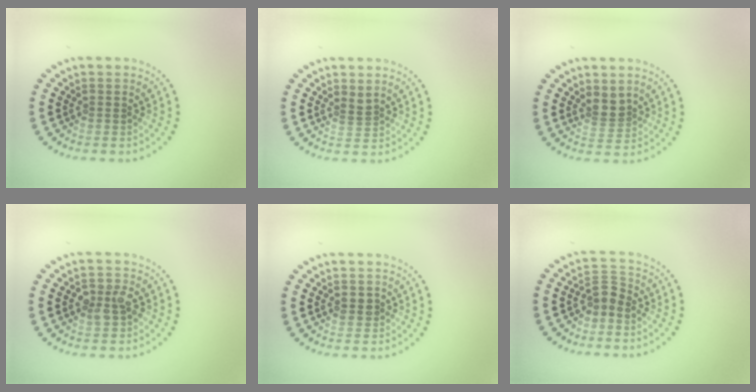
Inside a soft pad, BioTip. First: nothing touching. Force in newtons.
{"total": 1.0, "press": 0.6, "slide": 0.8}
{"total": 2.1, "press": 1.7, "slide": 1.2}
{"total": 2.4, "press": 2.4, "slide": 0.1}
{"total": 1.4, "press": 1.4, "slide": 0.3}
{"total": 1.8, "press": 1.5, "slide": 1.0}